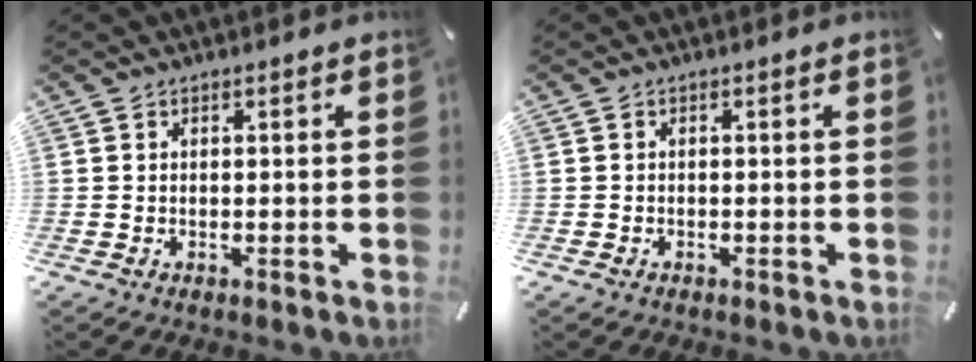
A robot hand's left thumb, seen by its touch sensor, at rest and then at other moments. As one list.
[{"total": 0.5, "force": [-0.3, 0.4, 0.1], "torque": [-0.001, 0.002, -0.008]}]